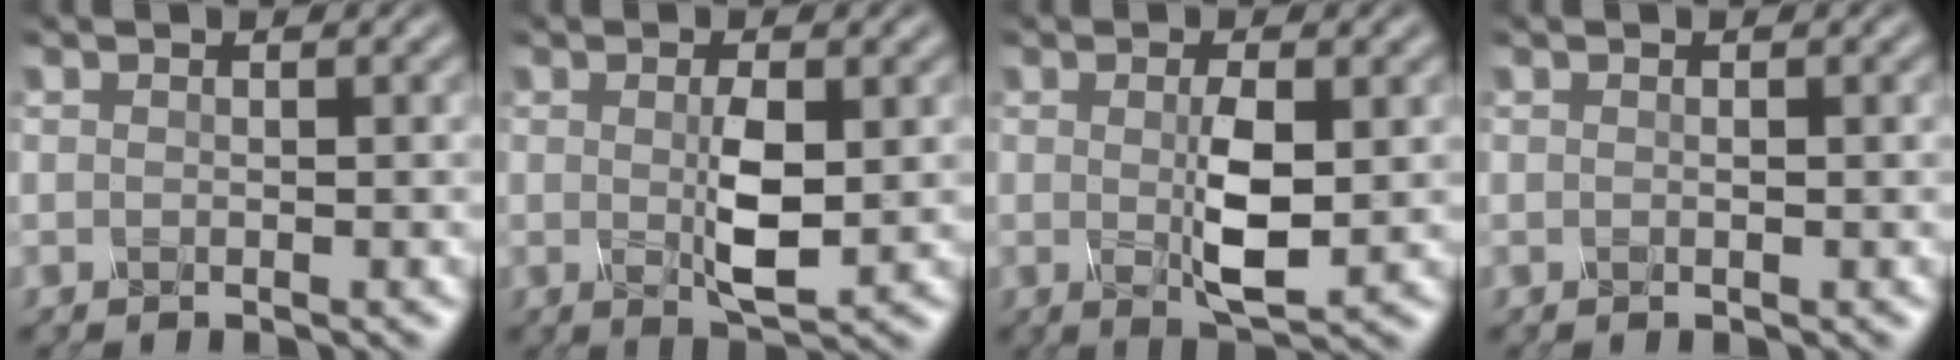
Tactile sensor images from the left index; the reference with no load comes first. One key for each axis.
{"total": 3.1, "fx": 0.1, "fy": 0.5, "fz": 3.0, "tx": -0.076, "ty": -0.004, "tz": 0.011}
{"total": 3.5, "fx": 0.1, "fy": 0.6, "fz": 3.4, "tx": -0.083, "ty": -0.005, "tz": 0.010}
{"total": 0.0}